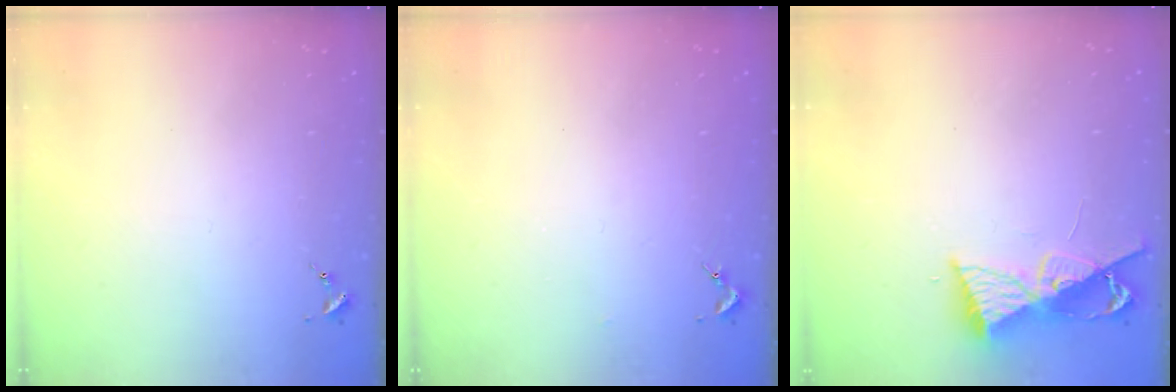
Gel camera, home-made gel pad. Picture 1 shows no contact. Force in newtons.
{"total": 1.3, "press": 1.3, "slide": 0.1}
{"total": 8.4, "press": 8.3, "slide": 0.7}